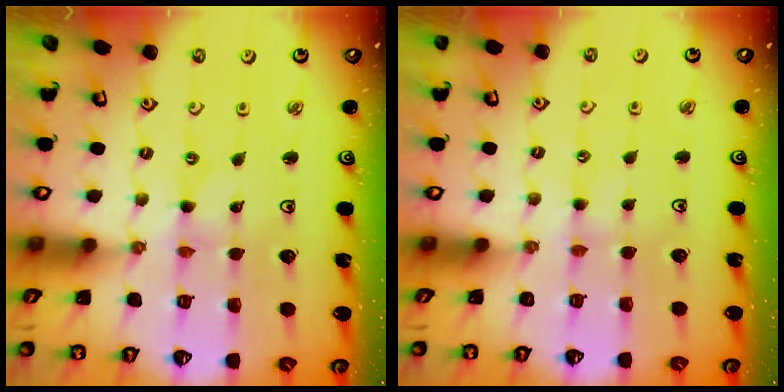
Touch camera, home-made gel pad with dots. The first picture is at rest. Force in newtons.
{"total": 2.1, "press": 2.1, "slide": 0.4}